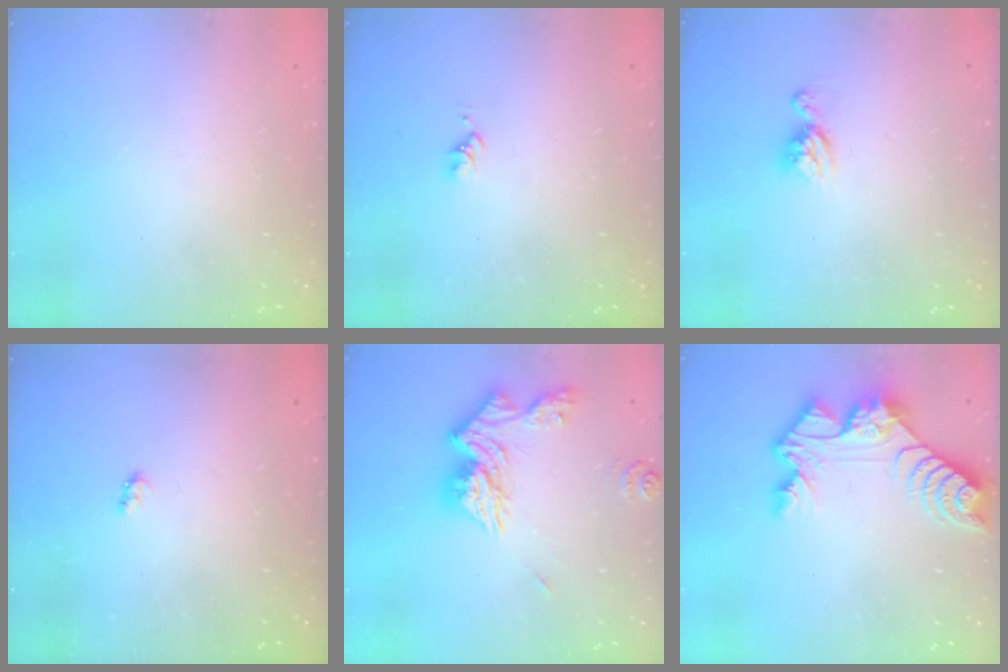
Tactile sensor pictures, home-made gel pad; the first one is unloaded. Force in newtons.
{"total": 2.6, "press": 2.6, "slide": 0.4}
{"total": 8.0, "press": 7.9, "slide": 0.7}
{"total": 2.6, "press": 2.6, "slide": 0.4}
{"total": 15.2, "press": 15.1, "slide": 1.6}
{"total": 11.2, "press": 11.1, "slide": 1.0}